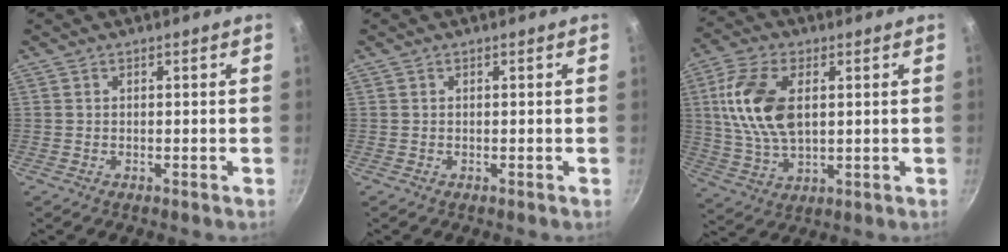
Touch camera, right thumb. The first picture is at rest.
{"total": 0.0}
{"total": 14.3, "force": [2.7, 8.1, 11.5], "torque": [-0.218, -0.003, 0.052]}